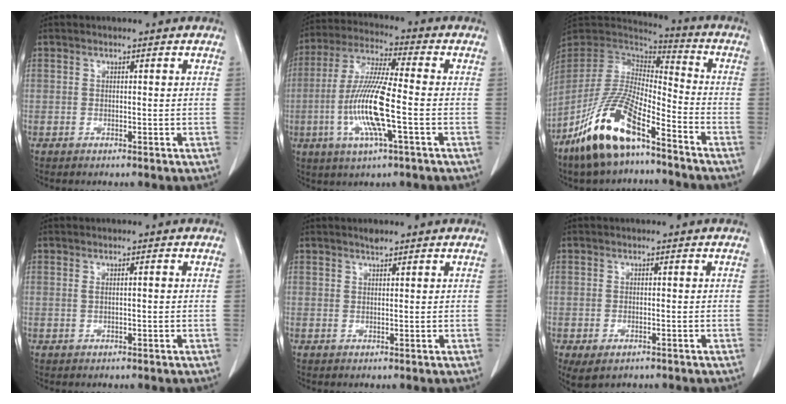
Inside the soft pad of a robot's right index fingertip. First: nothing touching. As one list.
[{"total": 12.9, "force": [-2.9, 1.0, 12.6], "torque": [-0.258, -0.010, -0.062]}, {"total": 16.4, "force": [-10.4, 4.5, 11.8], "torque": [-0.241, -0.012, -0.194]}, {"total": 1.3, "force": [0.1, 0.3, 1.3], "torque": [-0.026, 0.007, 0.006]}, {"total": 0.9, "force": [0.8, 0.2, 0.3], "torque": [-0.013, 0.002, 0.016]}, {"total": 3.7, "force": [-2.1, 1.9, 2.4], "torque": [-0.047, -0.008, -0.024]}]